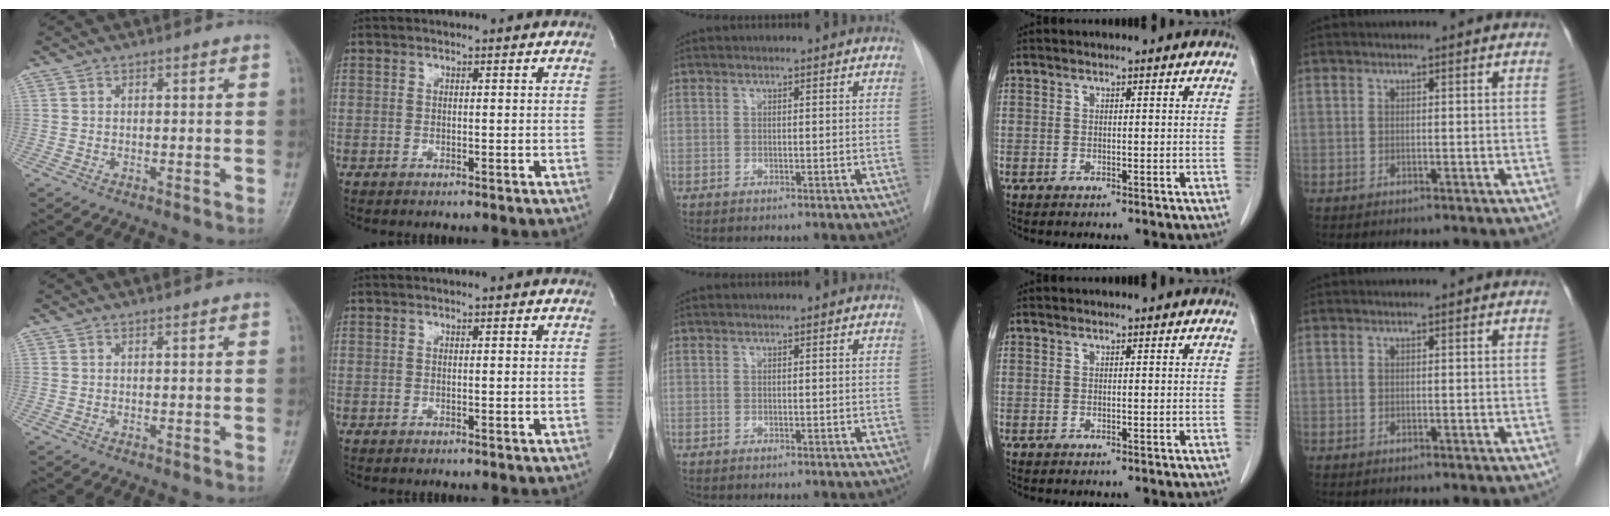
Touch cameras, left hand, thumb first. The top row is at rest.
{}